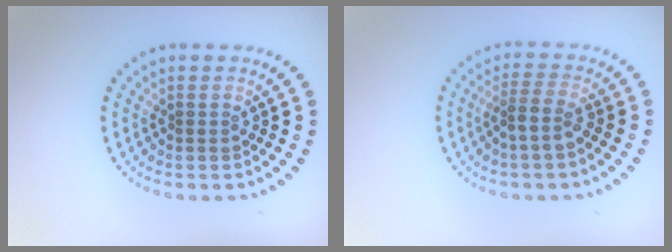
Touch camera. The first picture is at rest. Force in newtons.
{"total": 2.2, "press": 1.7, "slide": 1.5}